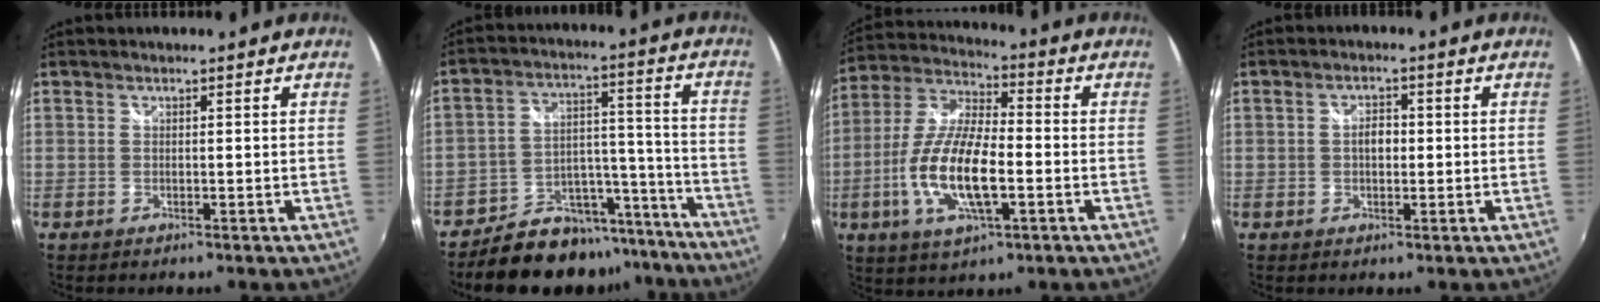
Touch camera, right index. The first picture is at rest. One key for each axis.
{"total": 15.9, "fx": -13.6, "fy": 7.3, "fz": 3.8, "tx": -0.057, "ty": 0.062, "tz": -0.185}
{"total": 14.8, "fx": -4.0, "fy": 5.2, "fz": 13.3, "tx": -0.276, "ty": -0.008, "tz": -0.077}
{"total": 3.0, "fx": -0.1, "fy": 1.9, "fz": 2.3, "tx": -0.038, "ty": 0.006, "tz": -0.003}